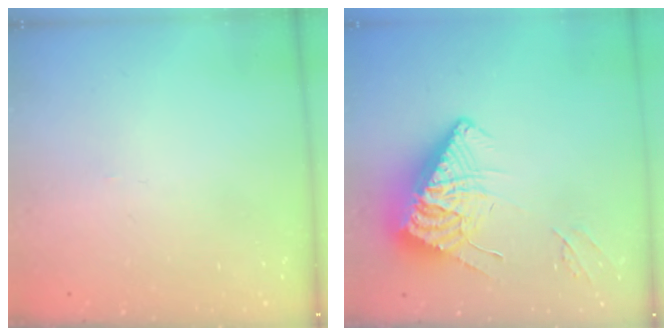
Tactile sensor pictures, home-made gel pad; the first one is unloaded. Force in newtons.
{"total": 13.7, "press": 13.6, "slide": 1.3}